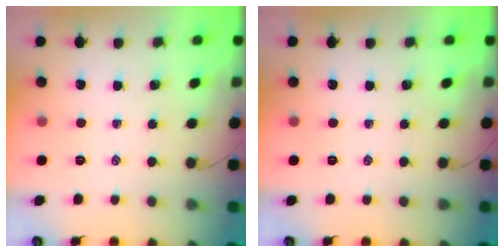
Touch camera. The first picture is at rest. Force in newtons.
{"total": 0.0}